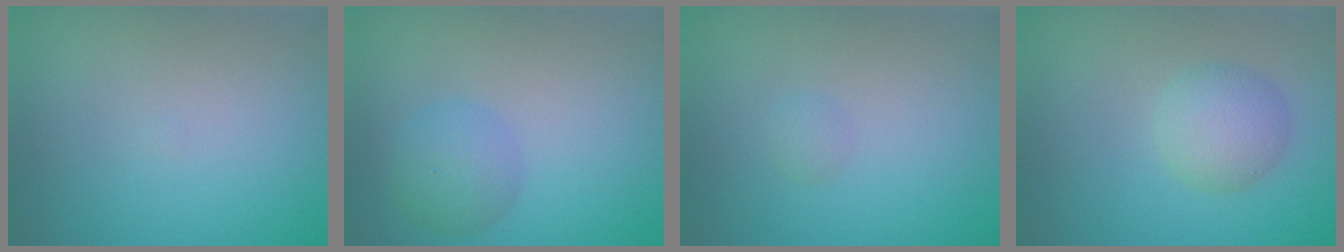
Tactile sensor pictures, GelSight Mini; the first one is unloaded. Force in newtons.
{"total": 2.9, "press": 2.9, "slide": 0.1}
{"total": 0.7, "press": 0.7, "slide": 0.0}
{"total": 3.1, "press": 3.1, "slide": 0.1}